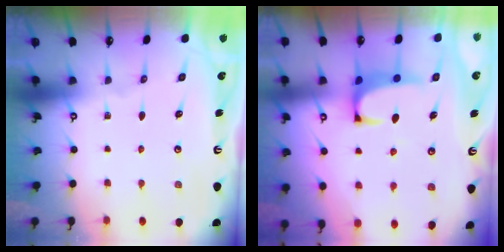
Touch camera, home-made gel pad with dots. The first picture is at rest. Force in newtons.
{"total": 0.9, "press": 0.6, "slide": 0.6}